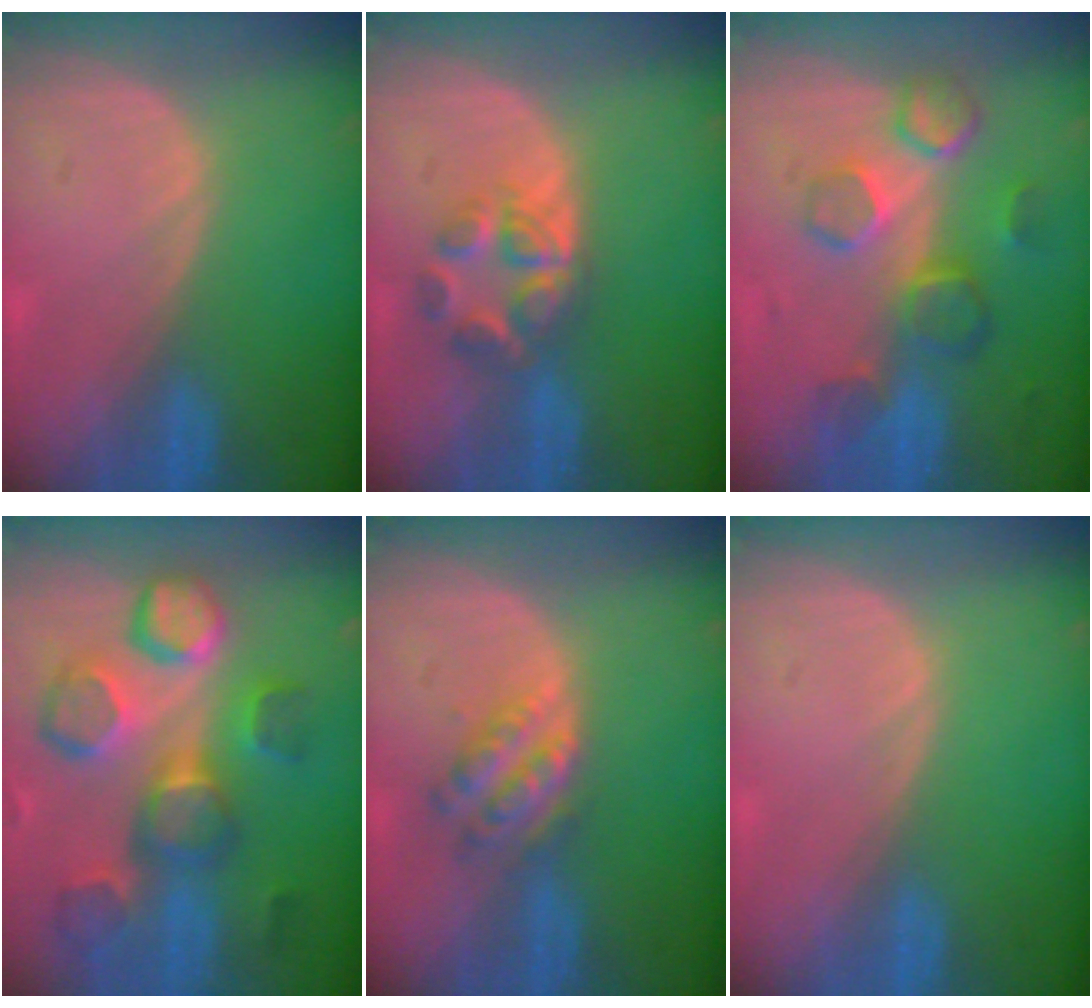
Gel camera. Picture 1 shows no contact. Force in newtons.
{"total": 5.9, "press": 5.4, "slide": 2.2}
{"total": 8.4, "press": 7.7, "slide": 3.5}
{"total": 11.6, "press": 10.9, "slide": 4.0}
{"total": 5.1, "press": 4.8, "slide": 1.8}
{"total": 0.0}